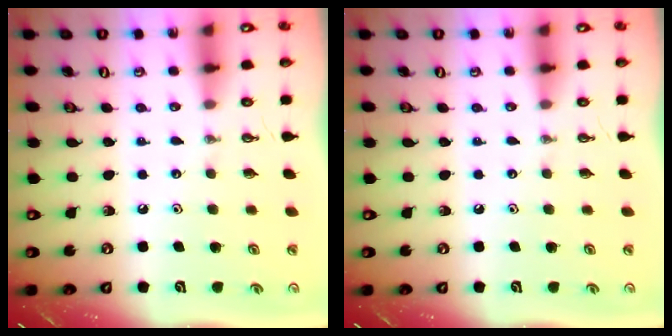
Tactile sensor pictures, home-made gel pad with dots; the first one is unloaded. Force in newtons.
{"total": 0.0}